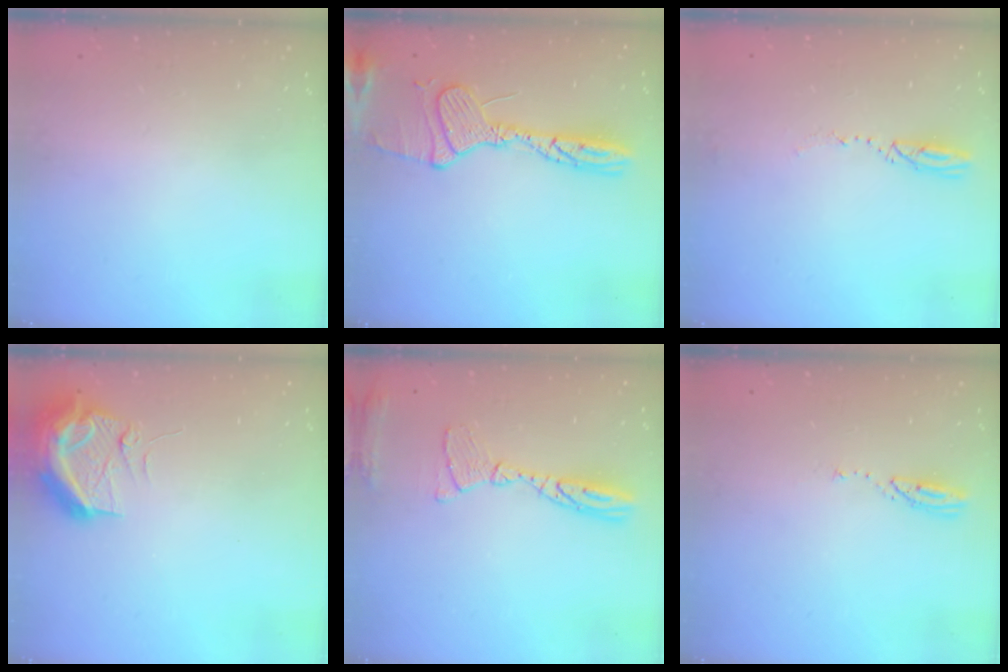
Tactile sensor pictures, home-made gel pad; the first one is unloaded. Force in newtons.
{"total": 15.8, "press": 15.8, "slide": 1.1}
{"total": 3.4, "press": 3.2, "slide": 1.3}
{"total": 10.1, "press": 10.1, "slide": 0.8}
{"total": 11.3, "press": 11.3, "slide": 1.0}
{"total": 3.8, "press": 3.7, "slide": 0.4}